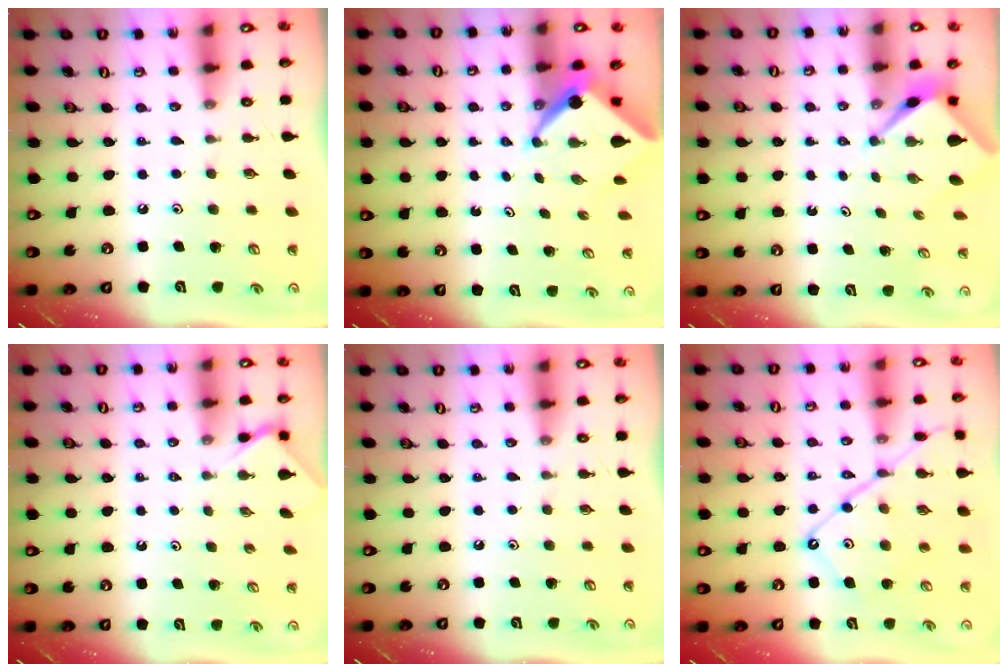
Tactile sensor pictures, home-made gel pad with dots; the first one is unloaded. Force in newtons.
{"total": 4.5, "press": 4.5, "slide": 0.2}
{"total": 2.6, "press": 2.6, "slide": 0.1}
{"total": 3.4, "press": 3.3, "slide": 0.6}
{"total": 0.0}
{"total": 13.5, "press": 13.4, "slide": 1.4}